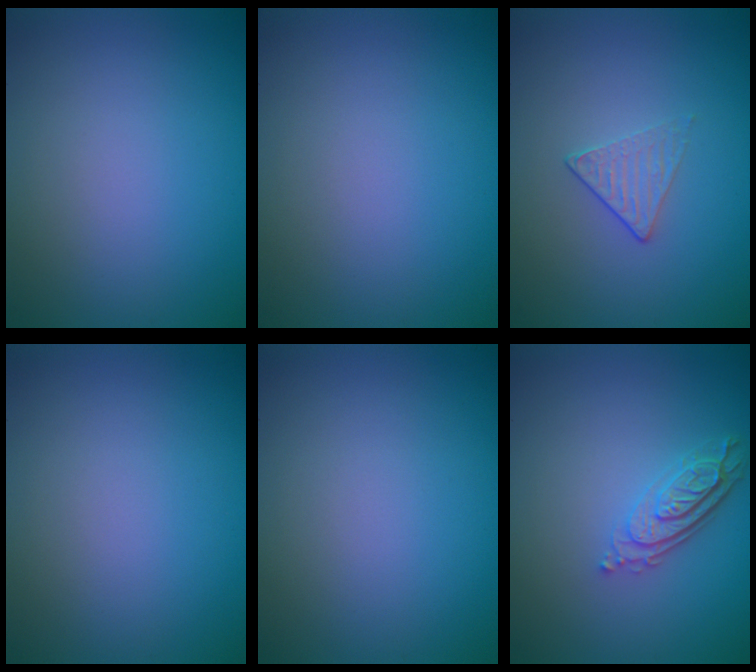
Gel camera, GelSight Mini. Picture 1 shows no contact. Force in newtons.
{"total": 0.0}
{"total": 1.3, "press": 0.9, "slide": 0.9}
{"total": 0.0}
{"total": 0.0}
{"total": 3.4, "press": 2.6, "slide": 2.2}